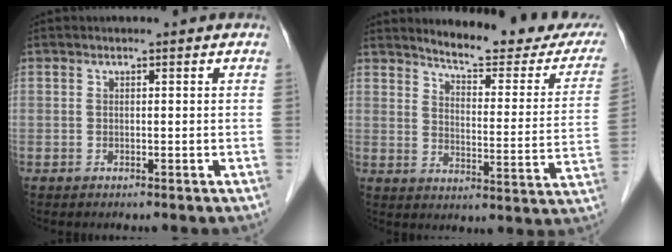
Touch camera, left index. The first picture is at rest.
{"total": 18.4, "force": [16.9, 2.9, 6.6], "torque": [-0.076, -0.067, 0.195]}